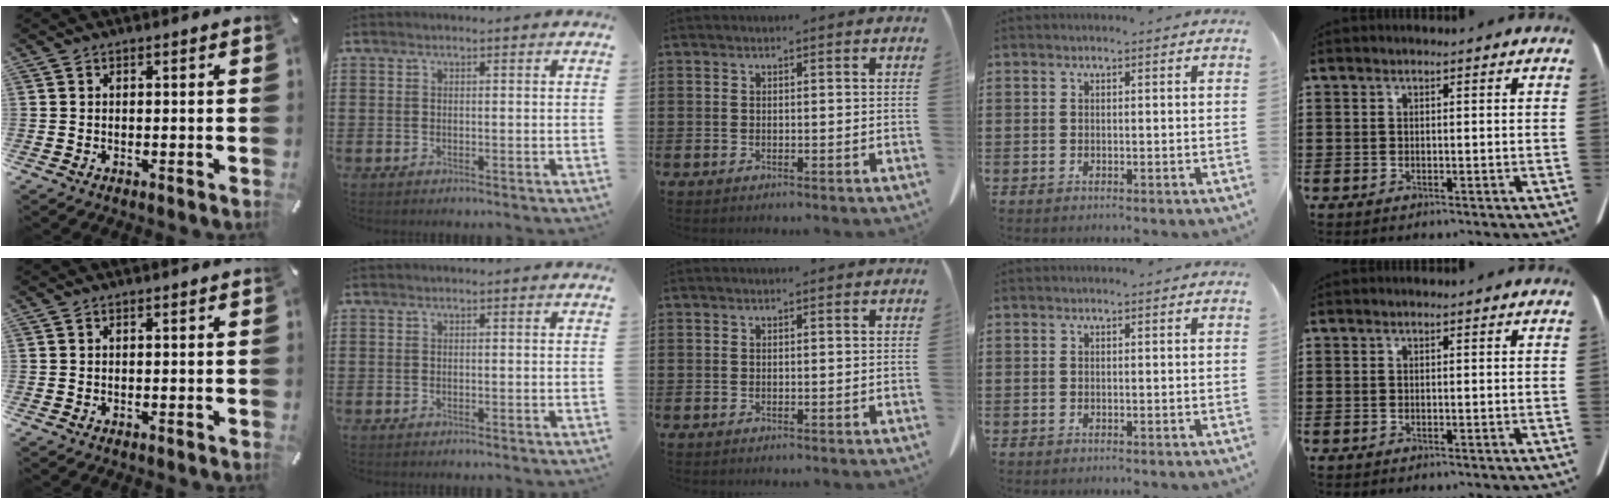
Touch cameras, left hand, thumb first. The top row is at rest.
{}